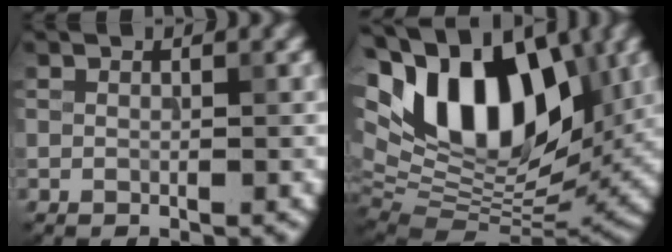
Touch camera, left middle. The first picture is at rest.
{"total": 15.6, "force": [4.8, 9.0, 11.8], "torque": [-0.193, 0.022, 0.074]}